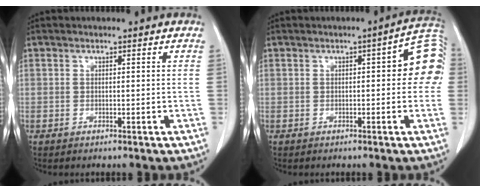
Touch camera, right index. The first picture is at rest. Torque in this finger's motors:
{"motor_torque": [0.61, -0.11, 0.15, 0.03]}